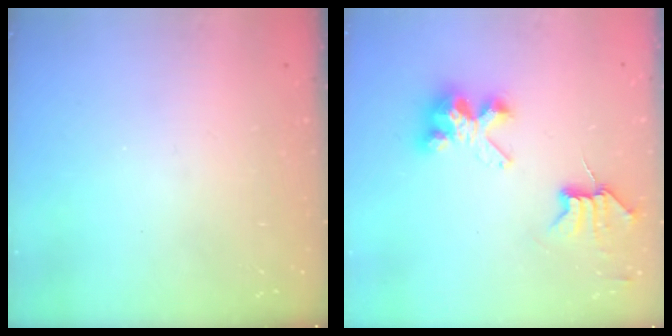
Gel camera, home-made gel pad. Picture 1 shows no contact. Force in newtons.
{"total": 6.1, "press": 6.1, "slide": 0.2}